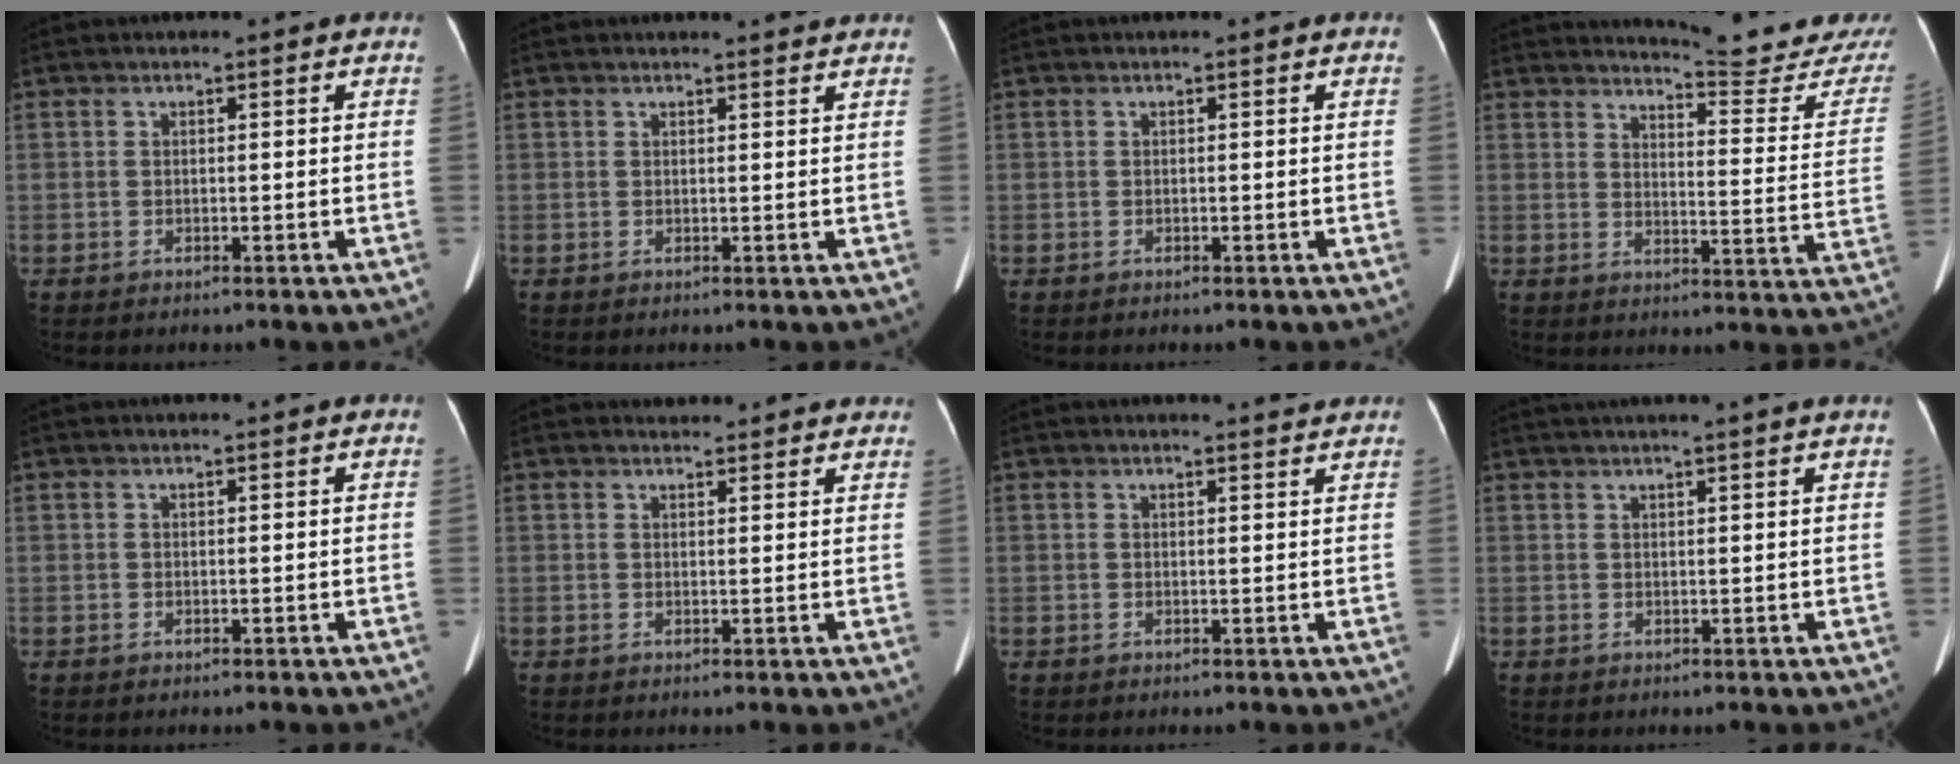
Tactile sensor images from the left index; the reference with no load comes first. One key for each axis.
{"total": 2.5, "fx": 2.5, "fy": 0.1, "fz": 0.4, "tx": -0.009, "ty": 0.001, "tz": 0.023}
{"total": 0.0}
{"total": 15.6, "fx": 15.2, "fy": -1.0, "fz": 3.0, "tx": -0.036, "ty": -0.117, "tz": 0.169}
{"total": 1.1, "fx": 1.1, "fy": 0.0, "fz": 0.4, "tx": -0.010, "ty": 0.013, "tz": 0.014}
{"total": 8.2, "fx": 7.8, "fy": 2.2, "fz": 1.3, "tx": 0.006, "ty": 0.016, "tz": 0.070}
{"total": 3.0, "fx": 2.9, "fy": 0.0, "fz": 0.6, "tx": -0.011, "ty": 0.000, "tz": 0.028}
{"total": 7.6, "fx": 6.6, "fy": -1.3, "fz": 3.6, "tx": -0.044, "ty": 0.028, "tz": 0.075}